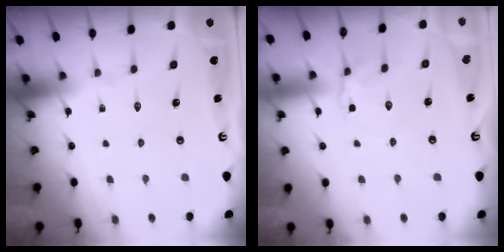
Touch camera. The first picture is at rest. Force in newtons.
{"total": 2.8, "press": 2.6, "slide": 1.1}